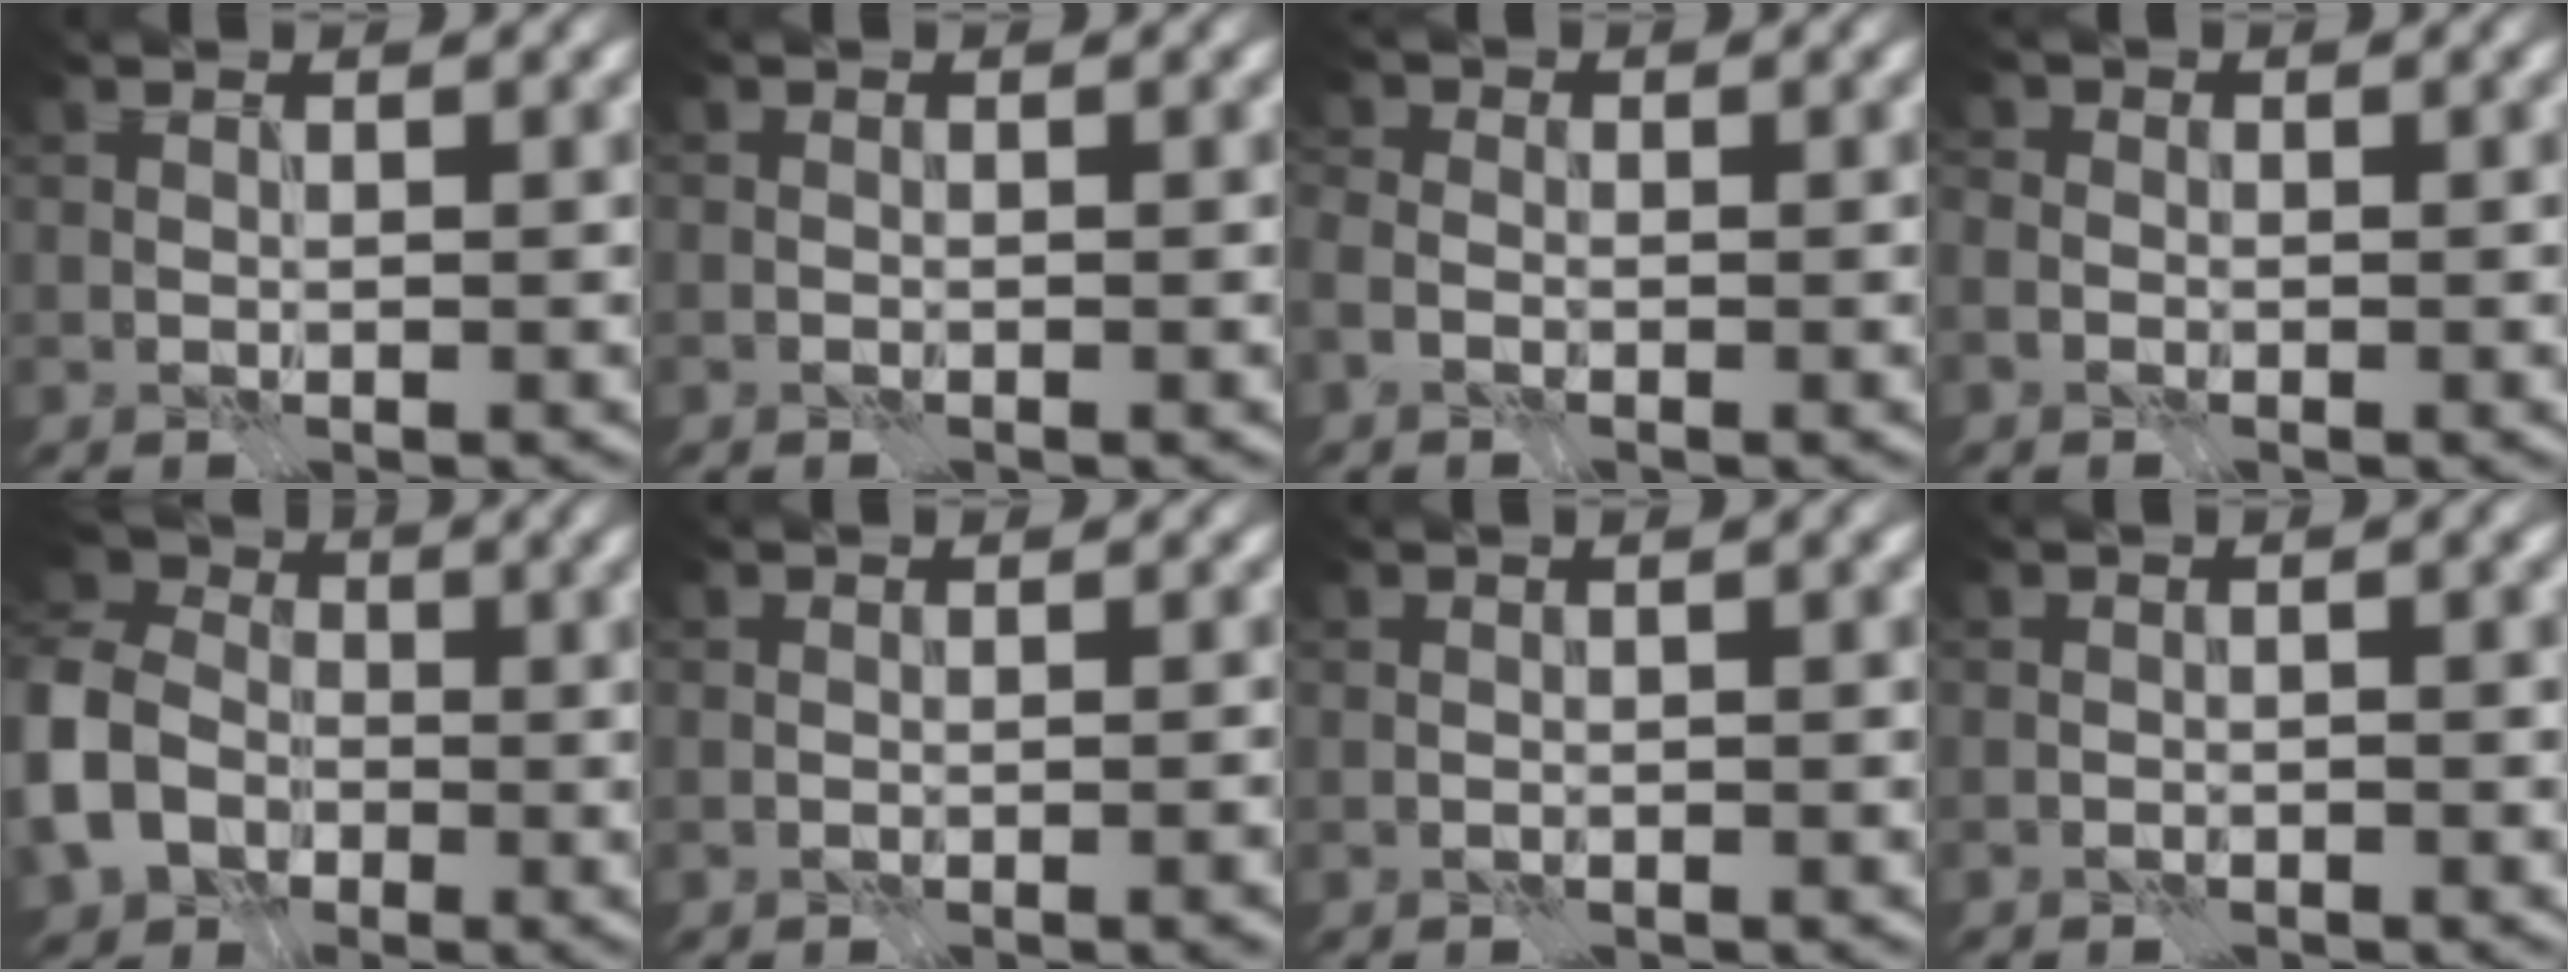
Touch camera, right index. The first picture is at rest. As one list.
[{"total": 0.0}, {"total": 1.6, "force": [-0.6, 1.3, 0.7], "torque": [-0.009, 0.000, -0.012]}, {"total": 1.1, "force": [-0.4, 1.0, 0.2], "torque": [0.001, 0.001, -0.005]}, {"total": 9.6, "force": [-3.4, 7.4, 5.2], "torque": [-0.136, -0.016, -0.077]}, {"total": 1.3, "force": [-0.6, 0.4, 1.1], "torque": [-0.005, 0.003, -0.009]}, {"total": 2.2, "force": [0.4, 0.8, 2.0], "torque": [-0.013, 0.000, -0.007]}, {"total": 2.1, "force": [-0.1, 0.7, 1.9], "torque": [-0.013, 0.002, -0.013]}]